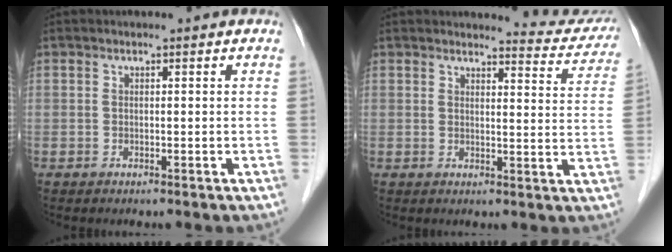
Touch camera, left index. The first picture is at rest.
{"total": 7.6, "force": [7.6, 0.9, 0.0], "torque": [0.010, -0.034, 0.070]}